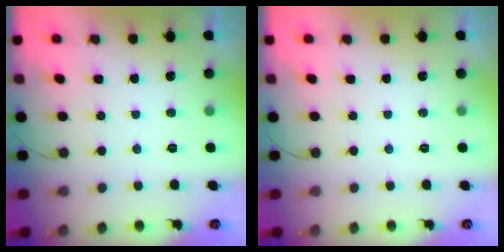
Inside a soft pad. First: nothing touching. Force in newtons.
{"total": 0.0}